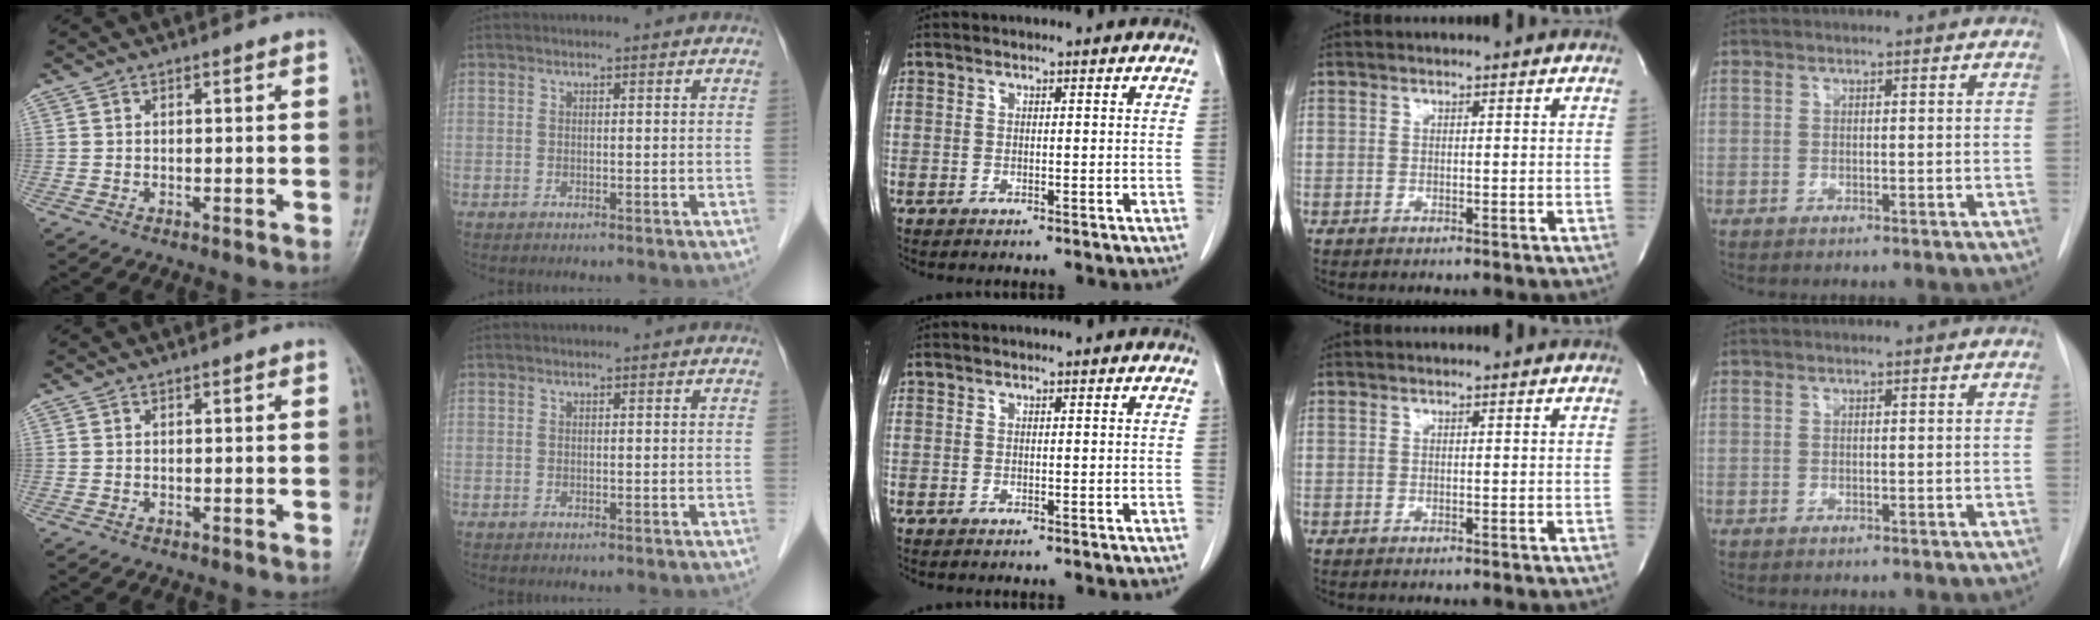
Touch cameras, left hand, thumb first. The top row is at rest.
{}